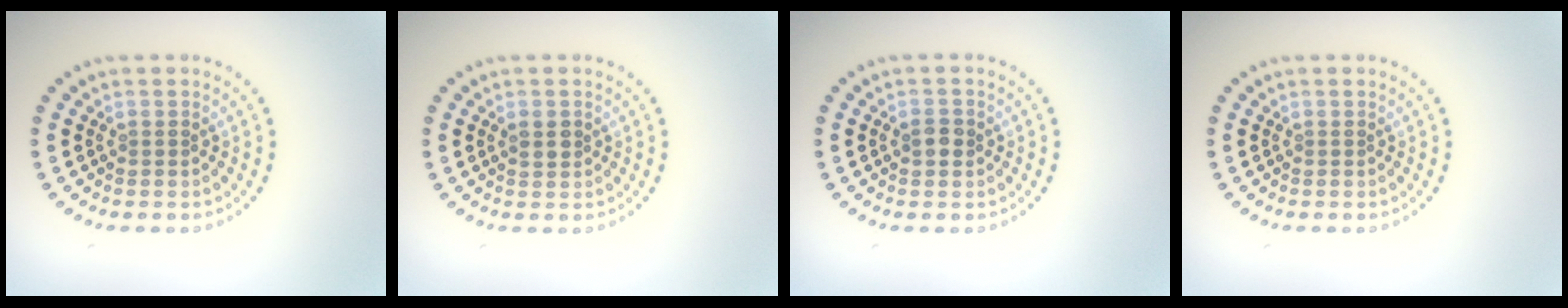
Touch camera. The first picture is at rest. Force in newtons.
{"total": 1.2, "press": 1.2, "slide": 0.3}
{"total": 1.4, "press": 1.4, "slide": 0.1}
{"total": 0.0}